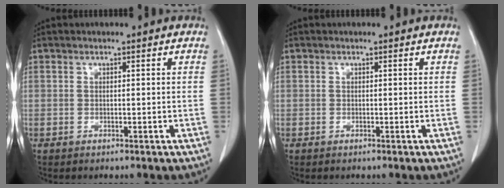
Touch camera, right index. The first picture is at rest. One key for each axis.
{"total": 0.0}